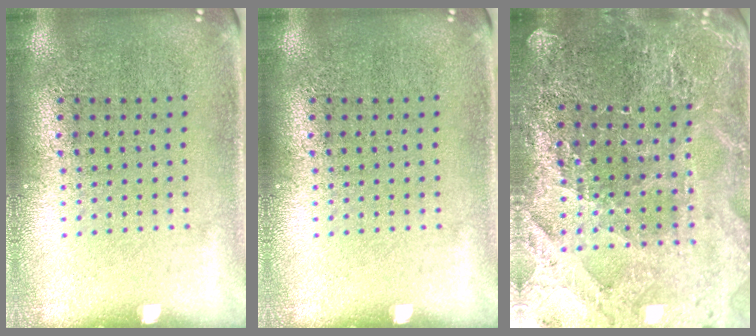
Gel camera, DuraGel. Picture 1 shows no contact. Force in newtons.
{"total": 0.0}
{"total": 3.5, "press": 3.4, "slide": 0.8}